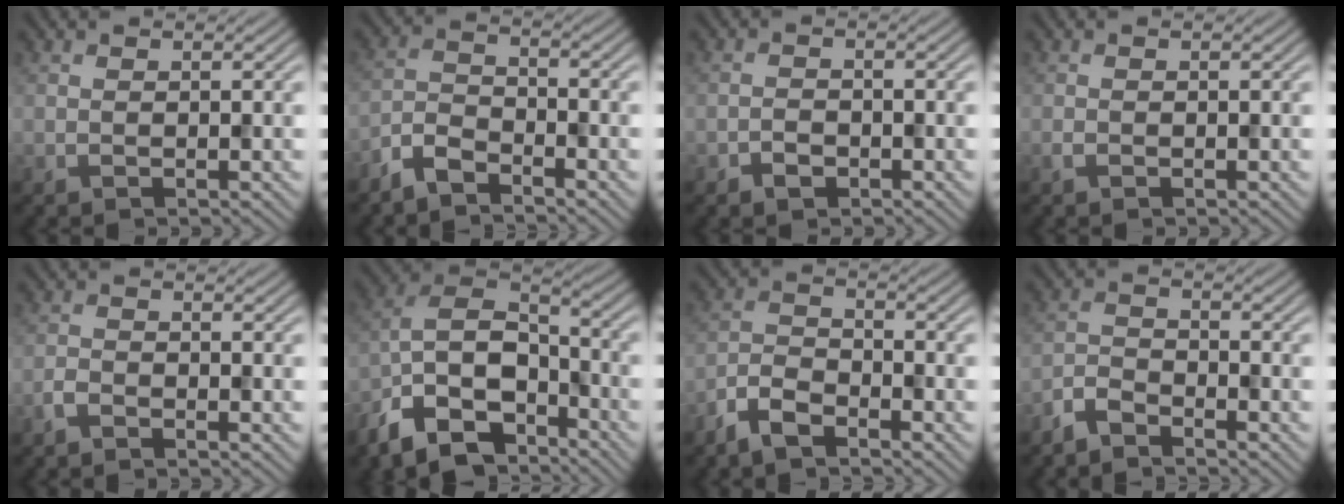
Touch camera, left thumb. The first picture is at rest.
{"total": 4.3, "force": [-3.5, 1.4, 1.9], "torque": [-0.044, -0.001, -0.086]}
{"total": 1.8, "force": [-1.1, 1.1, 0.8], "torque": [-0.014, 0.001, -0.025]}
{"total": 0.6, "force": [-0.4, 0.3, 0.3], "torque": [-0.009, -0.001, -0.006]}
{"total": 1.6, "force": [-1.3, 0.6, 0.7], "torque": [-0.017, 0.000, -0.034]}
{"total": 14.2, "force": [-8.8, 7.7, 8.0], "torque": [-0.179, -0.027, -0.175]}
{"total": 4.8, "force": [-3.7, 1.8, 2.5], "torque": [-0.054, -0.003, -0.088]}
{"total": 3.3, "force": [-3.0, 0.9, 1.2], "torque": [-0.030, -0.003, -0.074]}